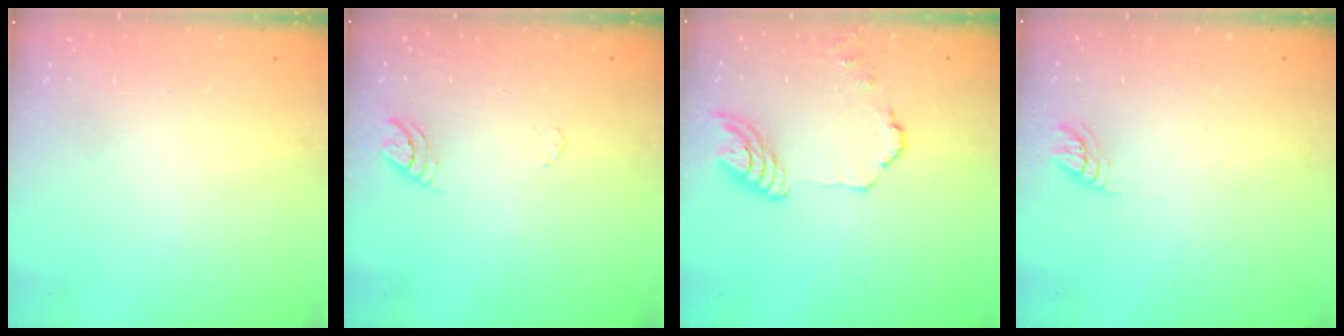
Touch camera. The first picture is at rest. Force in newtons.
{"total": 3.6, "press": 3.5, "slide": 0.4}
{"total": 10.8, "press": 10.7, "slide": 1.1}
{"total": 4.3, "press": 4.3, "slide": 0.2}